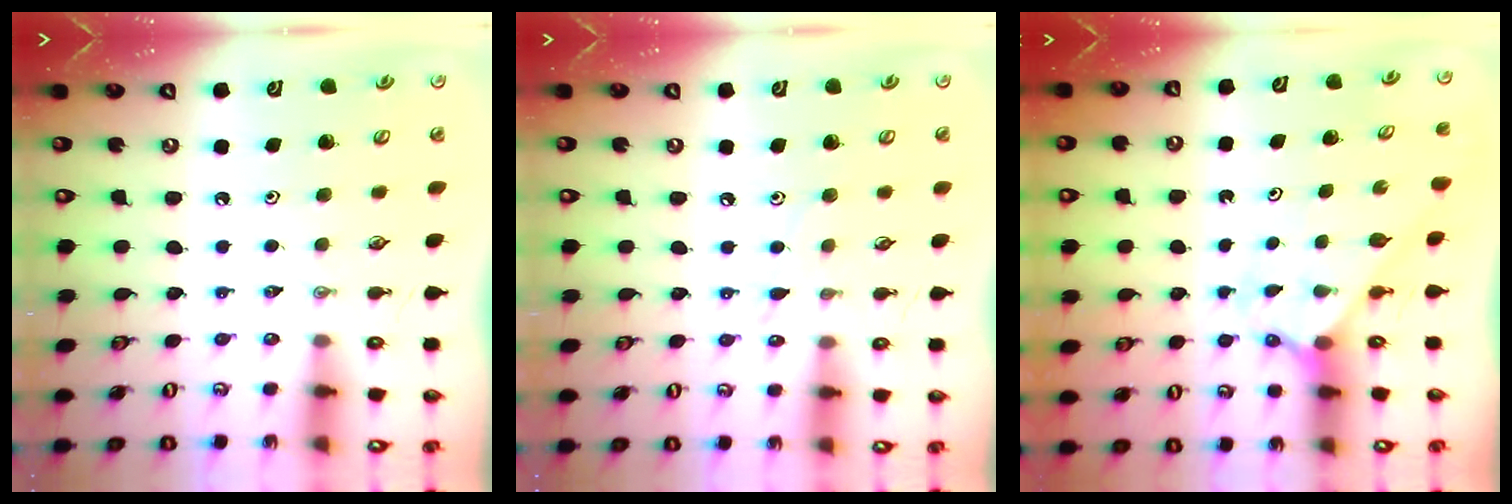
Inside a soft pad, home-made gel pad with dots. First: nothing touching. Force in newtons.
{"total": 4.6, "press": 4.6, "slide": 0.7}
{"total": 2.3, "press": 2.3, "slide": 0.2}